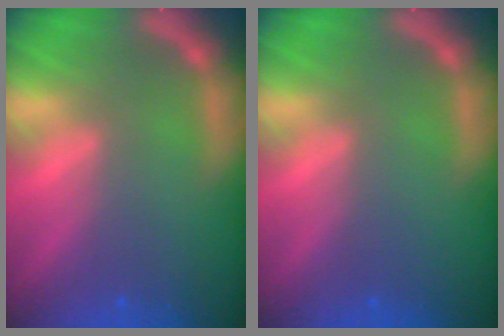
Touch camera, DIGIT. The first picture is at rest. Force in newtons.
{"total": 0.0}